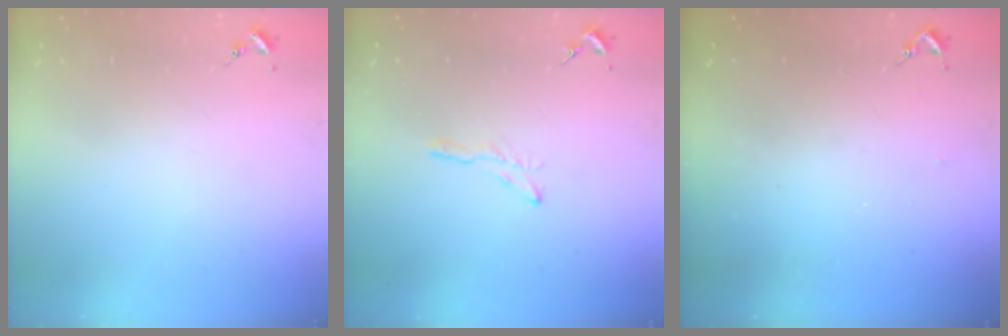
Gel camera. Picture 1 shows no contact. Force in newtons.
{"total": 4.2, "press": 4.2, "slide": 0.5}
{"total": 2.6, "press": 2.5, "slide": 0.3}